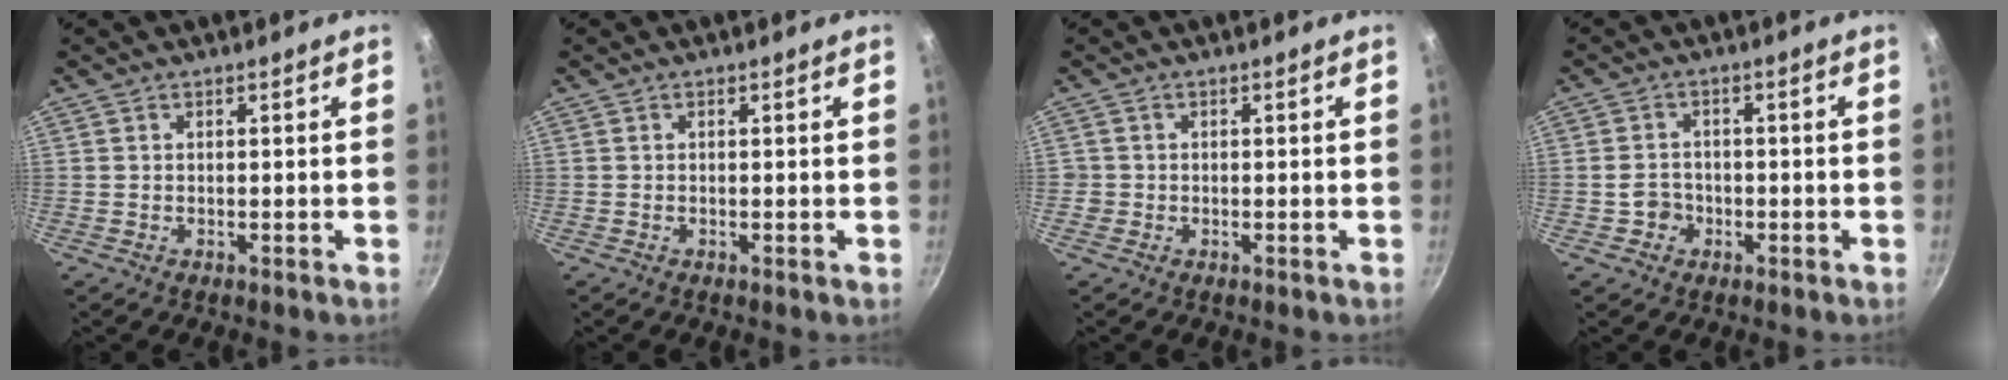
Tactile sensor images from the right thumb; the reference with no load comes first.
{"total": 0.0}
{"total": 1.3, "force": [-0.3, 1.2, 0.2], "torque": [0.000, 0.003, -0.006]}
{"total": 3.7, "force": [-1.2, 3.3, 1.3], "torque": [-0.008, 0.016, -0.020]}